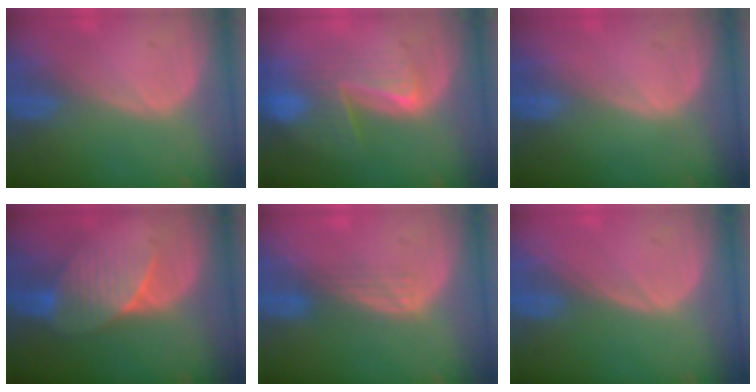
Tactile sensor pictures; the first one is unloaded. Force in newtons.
{"total": 7.8, "press": 7.2, "slide": 3.1}
{"total": 0.0}
{"total": 7.2, "press": 6.6, "slide": 2.8}
{"total": 2.9, "press": 2.6, "slide": 1.3}
{"total": 0.0}